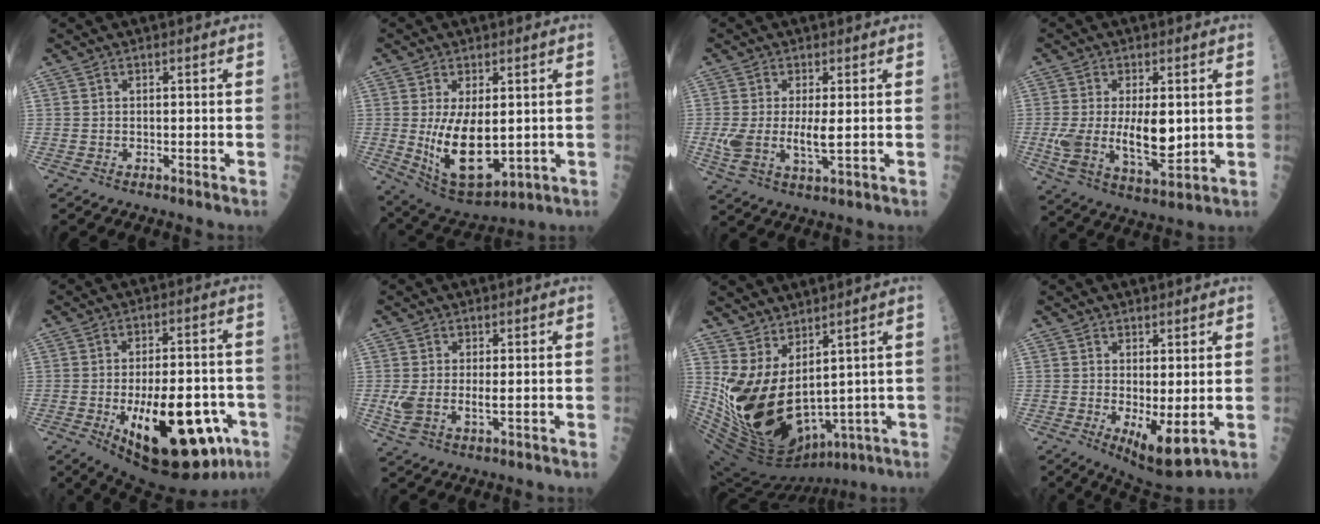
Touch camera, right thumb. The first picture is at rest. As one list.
[{"total": 13.6, "force": [-0.4, 6.9, 11.7], "torque": [-0.195, -0.019, 0.019]}, {"total": 6.9, "force": [0.1, 2.3, 6.6], "torque": [-0.151, -0.013, 0.005]}, {"total": 12.8, "force": [0.3, 5.8, 11.4], "torque": [-0.208, -0.022, 0.015]}, {"total": 24.3, "force": [-8.0, 10.8, 20.3], "torque": [-0.270, 0.010, -0.094]}, {"total": 4.9, "force": [-0.1, 2.2, 4.4], "torque": [-0.103, -0.006, 0.006]}, {"total": 18.5, "force": [1.8, 9.6, 15.7], "torque": [-0.295, -0.043, 0.073]}, {"total": 7.7, "force": [-1.0, 2.7, 7.2], "torque": [-0.104, -0.020, -0.001]}]